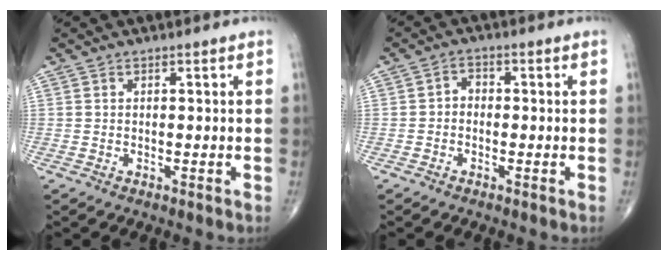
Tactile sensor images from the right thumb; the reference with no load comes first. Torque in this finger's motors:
{"motor_torque": [-0.24, 0.16, 0.20, -0.09, 0.00]}